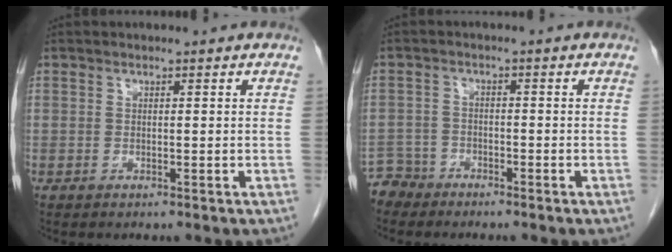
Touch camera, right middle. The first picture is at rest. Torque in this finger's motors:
{"motor_torque": [0.37, -0.40, 0.07, 0.00]}